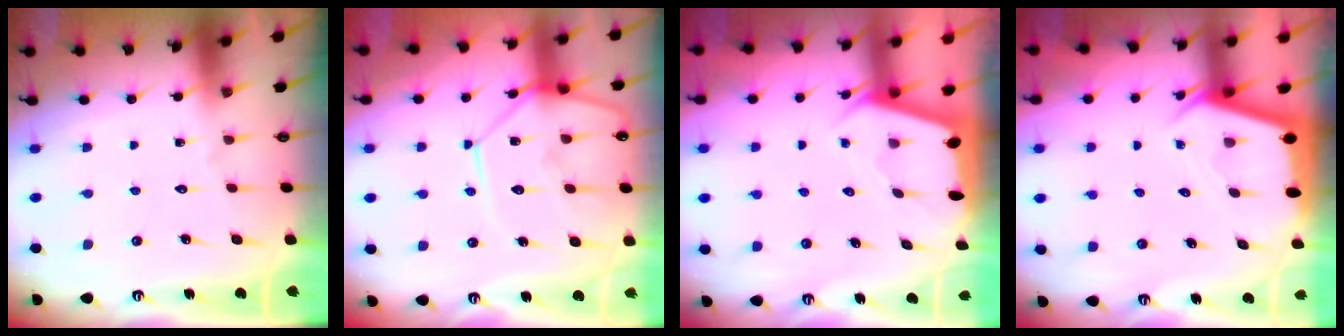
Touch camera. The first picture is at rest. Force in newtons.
{"total": 12.7, "press": 12.6, "slide": 1.0}
{"total": 2.1, "press": 2.0, "slide": 0.3}
{"total": 2.4, "press": 2.4, "slide": 0.2}